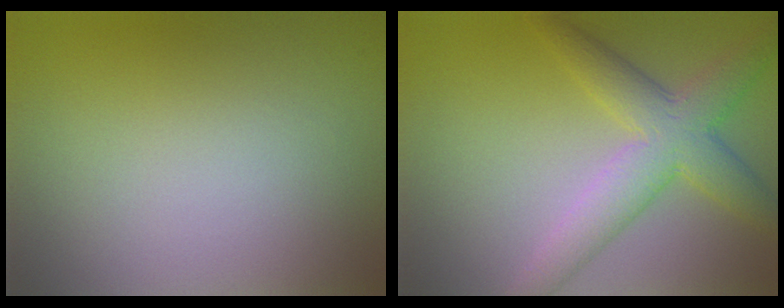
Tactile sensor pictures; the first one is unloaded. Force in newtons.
{"total": 5.9, "press": 5.9, "slide": 0.1}